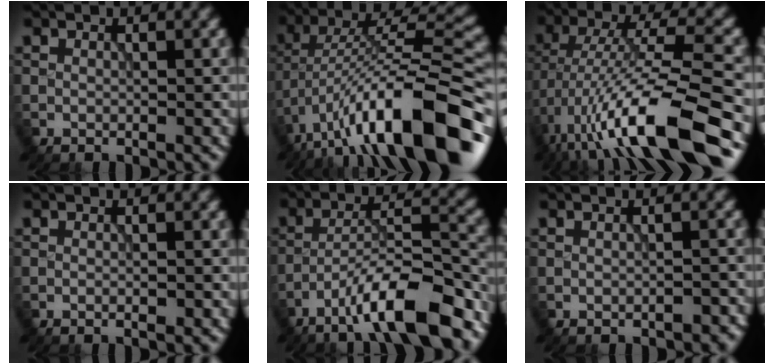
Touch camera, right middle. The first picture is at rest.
{"total": 15.0, "force": [-8.1, 4.5, 11.8], "torque": [-0.201, 0.022, -0.137]}
{"total": 12.8, "force": [-5.8, 3.1, 11.0], "torque": [-0.203, 0.008, -0.100]}
{"total": 0.7, "force": [-0.3, 0.1, 0.7], "torque": [-0.010, -0.002, -0.006]}
{"total": 11.4, "force": [-7.4, 2.7, 8.2], "torque": [-0.133, 0.016, -0.126]}
{"total": 1.1, "force": [-0.8, 0.5, 0.5], "torque": [-0.010, 0.000, -0.010]}